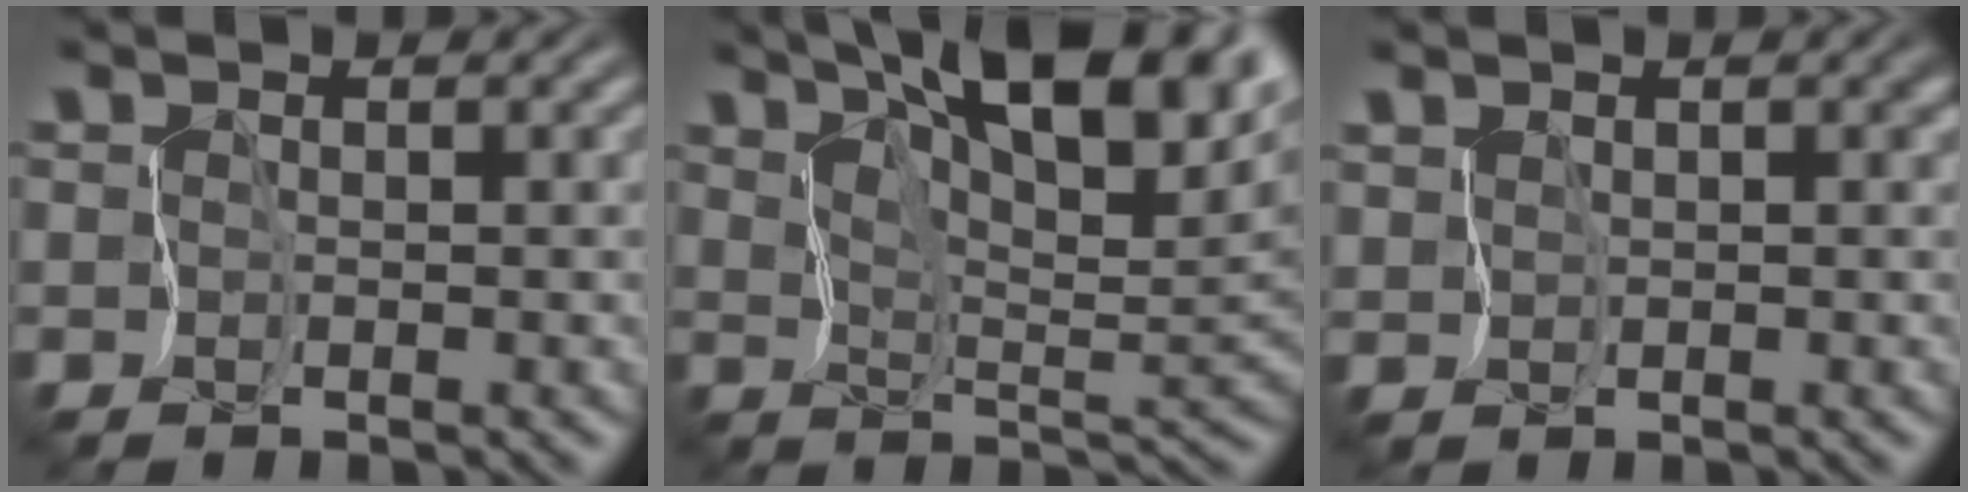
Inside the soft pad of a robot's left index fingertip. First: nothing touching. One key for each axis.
{"total": 13.8, "fx": 8.9, "fy": 4.2, "fz": 9.7, "tx": -0.144, "ty": 0.015, "tz": 0.124}
{"total": 1.1, "fx": 0.6, "fy": 0.7, "fz": 0.5, "tx": -0.011, "ty": -0.002, "tz": 0.013}